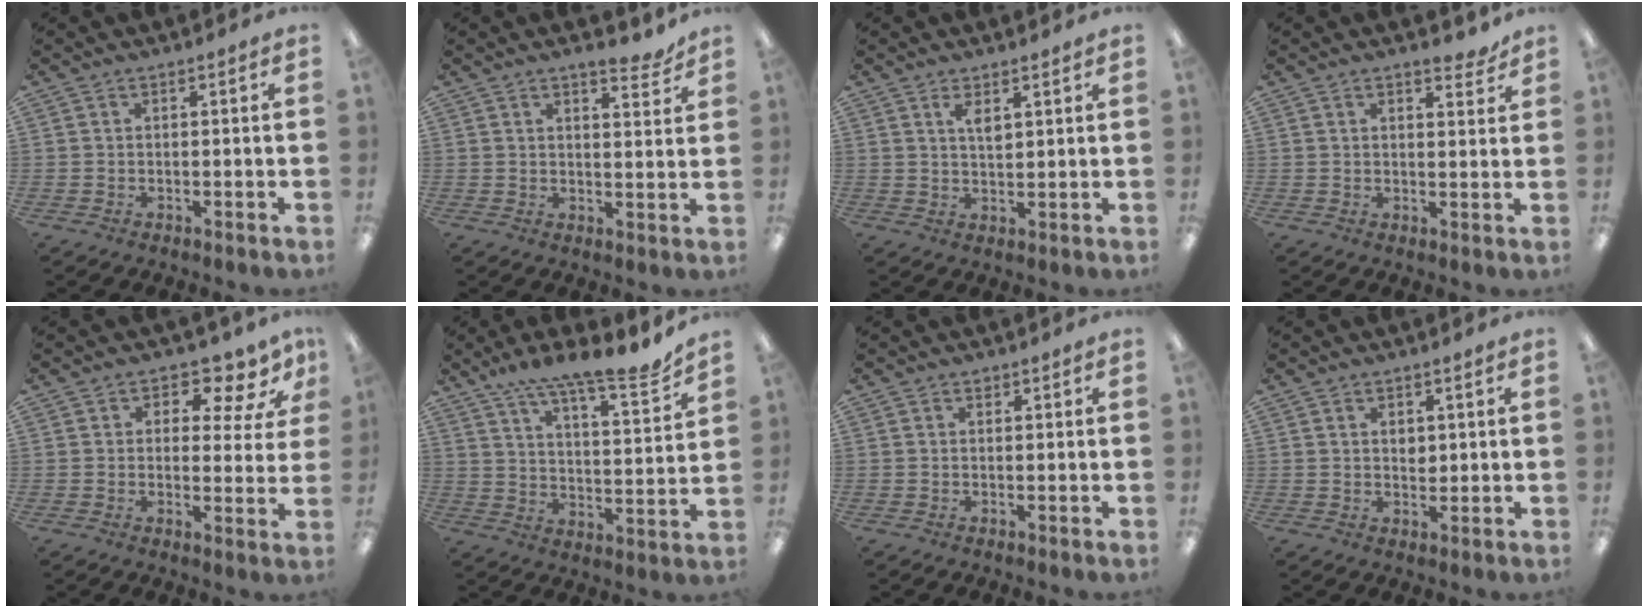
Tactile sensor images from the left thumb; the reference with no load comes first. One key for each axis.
{"total": 5.0, "fx": 4.2, "fy": 1.4, "fz": 2.3, "tx": -0.022, "ty": -0.026, "tz": 0.070}
{"total": 3.5, "fx": 2.3, "fy": 1.1, "fz": 2.3, "tx": -0.035, "ty": -0.006, "tz": 0.037}
{"total": 3.5, "fx": 2.9, "fy": 1.2, "fz": 1.6, "tx": -0.013, "ty": -0.015, "tz": 0.048}
{"total": 7.1, "fx": 4.7, "fy": 3.5, "fz": 4.0, "tx": -0.049, "ty": -0.031, "tz": 0.077}
{"total": 13.0, "fx": 11.8, "fy": 1.7, "fz": 5.1, "tx": -0.088, "ty": -0.089, "tz": 0.205}
{"total": 0.6, "fx": 0.5, "fy": 0.4, "fz": 0.2, "tx": 0.004, "ty": -0.002, "tz": 0.007}
{"total": 2.3, "fx": 1.0, "fy": 1.4, "fz": 1.4, "tx": -0.015, "ty": -0.004, "tz": 0.015}